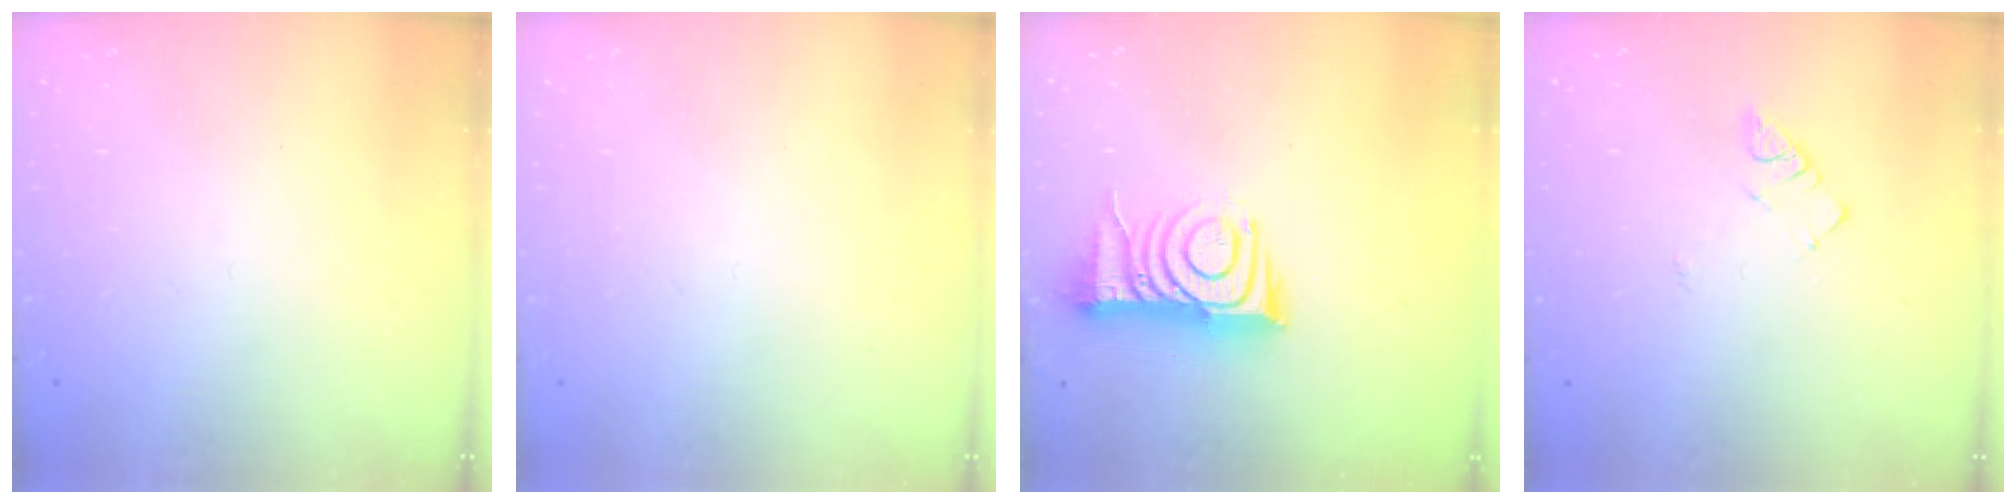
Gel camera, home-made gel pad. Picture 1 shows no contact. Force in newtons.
{"total": 1.7, "press": 1.7, "slide": 0.2}
{"total": 11.2, "press": 11.2, "slide": 1.2}
{"total": 2.9, "press": 2.9, "slide": 0.5}